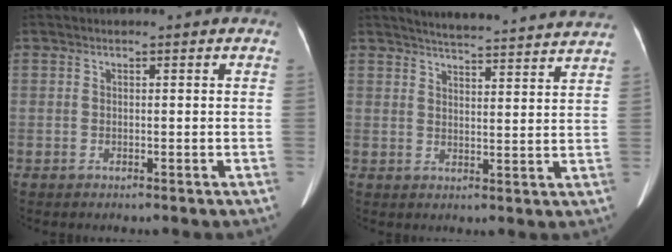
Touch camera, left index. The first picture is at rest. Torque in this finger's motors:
{"motor_torque": [0.13, -0.19, -0.01, 0.01]}